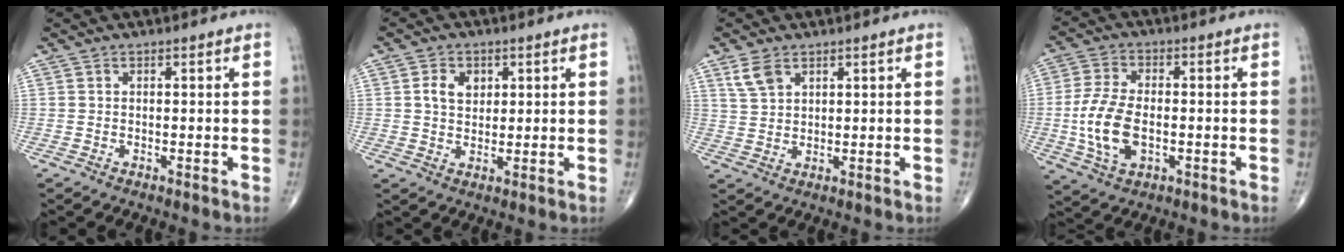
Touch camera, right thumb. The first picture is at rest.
{"total": 4.8, "force": [1.4, 3.5, 2.9], "torque": [-0.036, -0.003, 0.024]}
{"total": 4.1, "force": [2.5, 2.3, 2.3], "torque": [-0.044, -0.005, 0.058]}
{"total": 10.7, "force": [-1.7, 6.0, 8.7], "torque": [-0.179, 0.005, -0.030]}